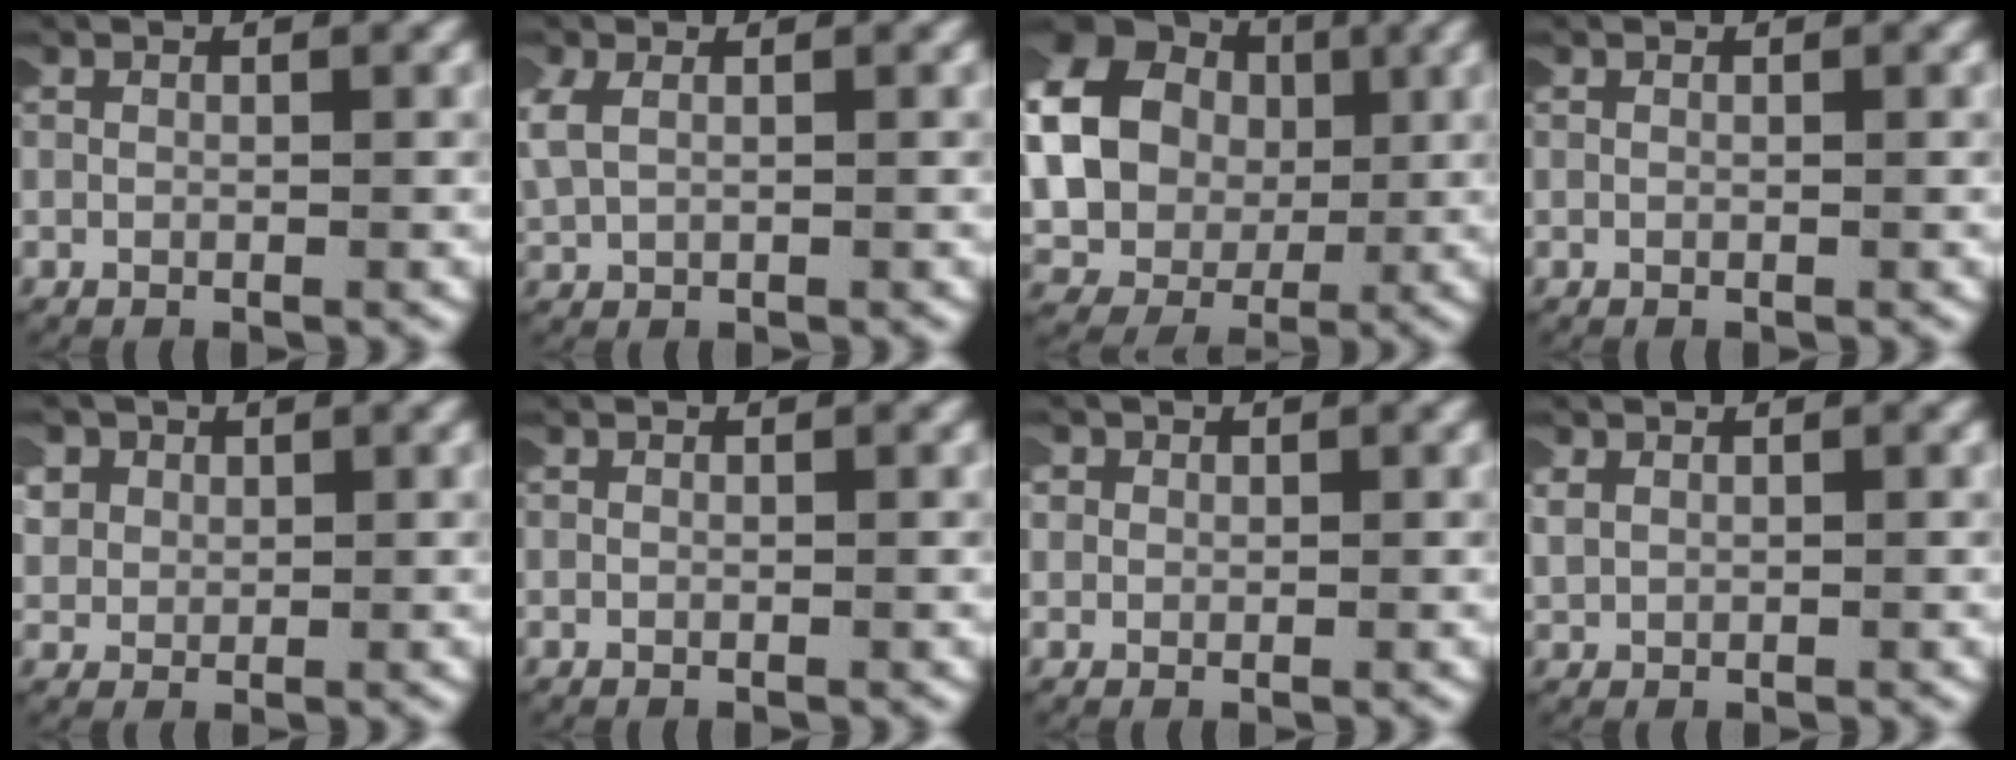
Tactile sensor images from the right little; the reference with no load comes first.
{"total": 2.3, "force": [0.9, 1.6, 1.4], "torque": [-0.051, 0.006, 0.020]}
{"total": 13.9, "force": [1.3, 12.1, 6.7], "torque": [-0.198, -0.026, 0.019]}
{"total": 0.0}
{"total": 3.9, "force": [1.4, 3.3, 1.6], "torque": [-0.057, -0.002, 0.023]}
{"total": 0.0}
{"total": 1.4, "force": [0.3, 1.3, 0.2], "torque": [-0.013, 0.003, 0.001]}
{"total": 1.5, "force": [0.6, 1.2, 0.8], "torque": [-0.031, -0.001, 0.017]}